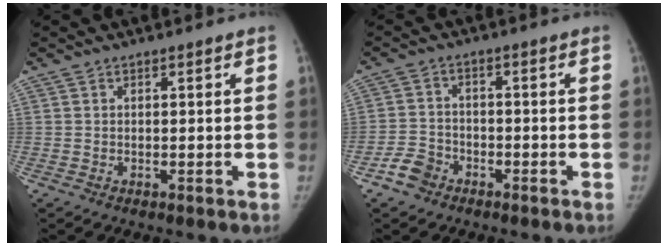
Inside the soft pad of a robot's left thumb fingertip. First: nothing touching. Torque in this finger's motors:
{"motor_torque": [-0.48, 0.44, 0.08, 0.75, 0.05]}